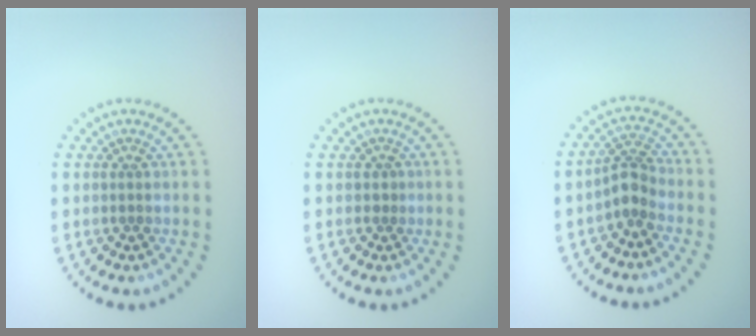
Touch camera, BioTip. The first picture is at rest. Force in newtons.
{"total": 0.5, "press": 0.3, "slide": 0.4}
{"total": 2.4, "press": 1.8, "slide": 1.6}